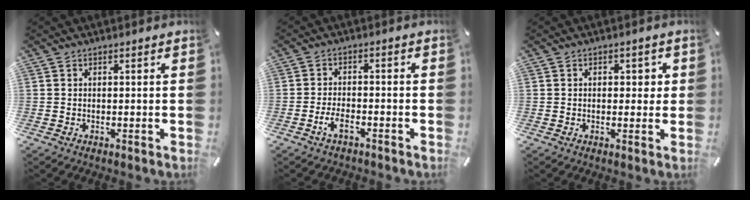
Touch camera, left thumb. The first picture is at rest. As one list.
[{"total": 4.3, "force": [-2.6, 1.9, 2.9], "torque": [-0.058, 0.010, -0.050]}, {"total": 2.2, "force": [0.3, 1.6, 1.5], "torque": [-0.007, -0.001, -0.003]}]